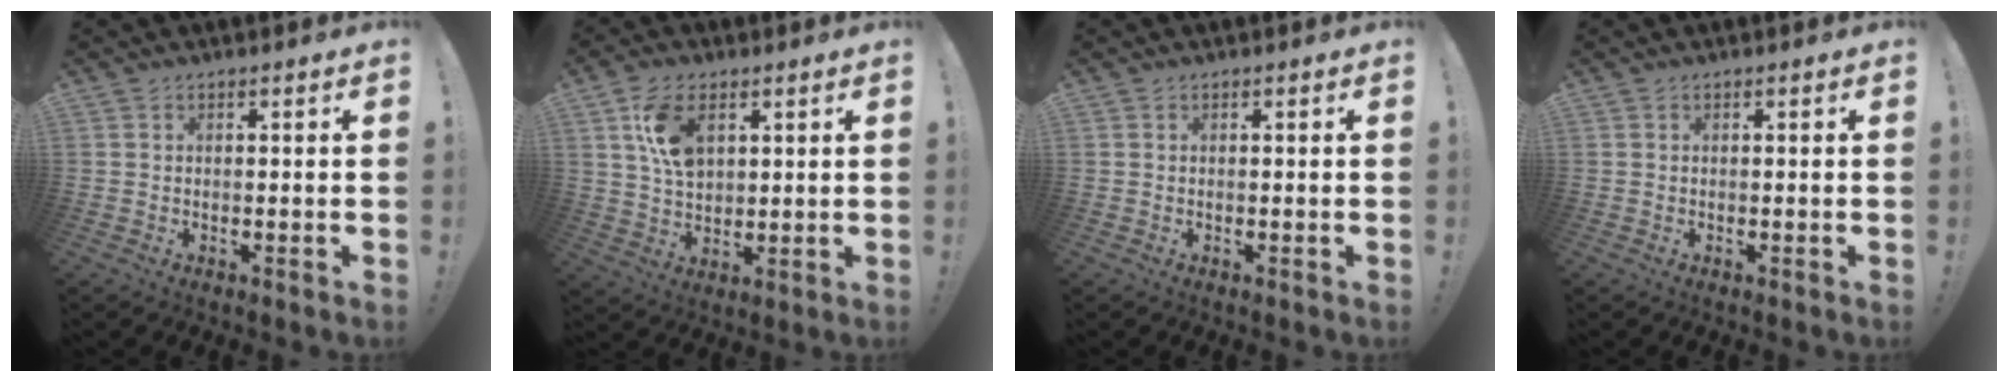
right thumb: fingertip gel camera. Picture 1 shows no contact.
{"total": 10.5, "force": [4.1, 6.5, 7.2], "torque": [-0.124, -0.003, 0.078]}
{"total": 0.0}
{"total": 0.0}